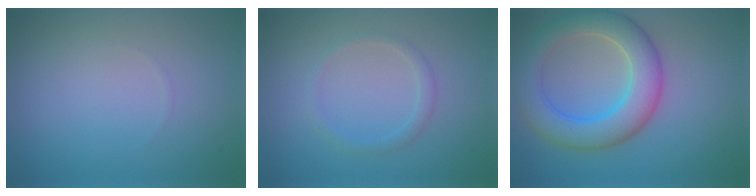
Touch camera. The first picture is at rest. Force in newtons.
{"total": 1.4, "press": 1.4, "slide": 0.1}
{"total": 6.8, "press": 6.8, "slide": 0.5}